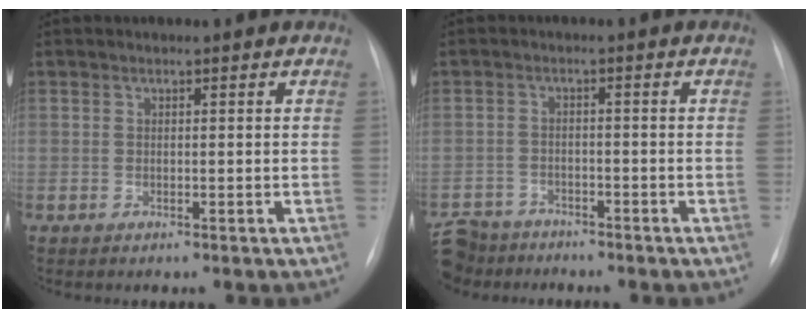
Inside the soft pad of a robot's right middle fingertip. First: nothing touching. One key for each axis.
{"total": 8.5, "fx": -7.2, "fy": 4.3, "fz": 1.2, "tx": -0.041, "ty": 0.001, "tz": -0.122}